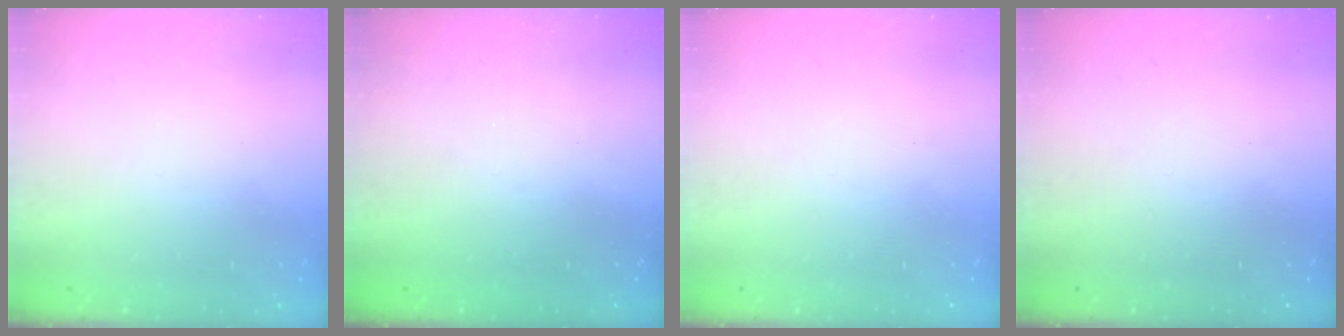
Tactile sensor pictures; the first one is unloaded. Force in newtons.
{"total": 0.9, "press": 0.9, "slide": 0.4}
{"total": 0.0}
{"total": 0.0}